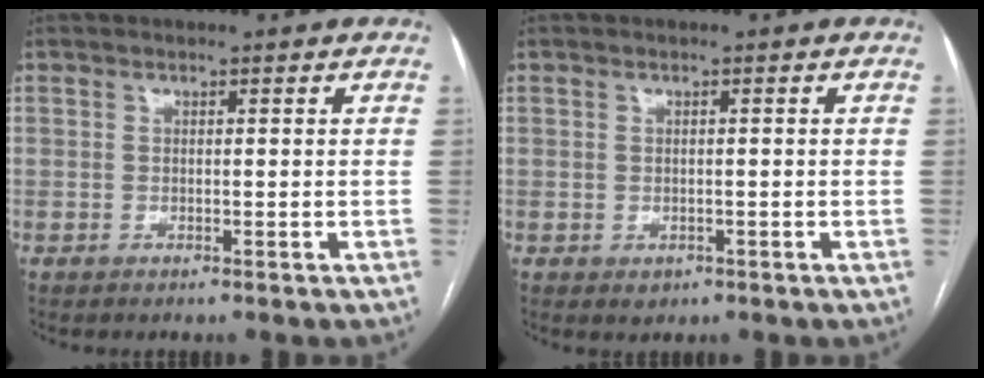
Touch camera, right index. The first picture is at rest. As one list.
[{"total": 1.4, "force": [-0.5, 1.2, 0.4], "torque": [-0.003, 0.002, 0.000]}]